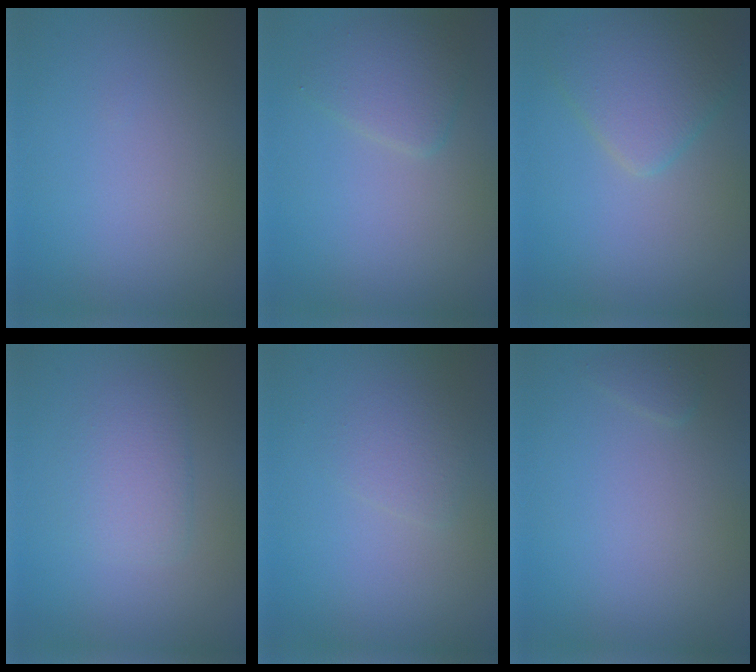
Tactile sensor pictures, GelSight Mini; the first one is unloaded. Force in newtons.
{"total": 2.5, "press": 2.5, "slide": 0.1}
{"total": 4.0, "press": 4.0, "slide": 0.2}
{"total": 2.4, "press": 2.4, "slide": 0.4}
{"total": 1.4, "press": 1.4, "slide": 0.1}
{"total": 0.7, "press": 0.7, "slide": 0.1}